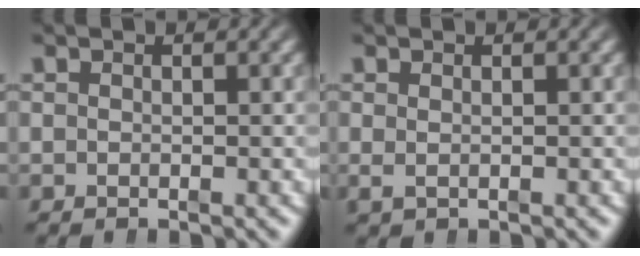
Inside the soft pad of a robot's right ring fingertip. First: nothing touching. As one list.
[{"total": 0.6, "force": [0.1, -0.2, 0.5], "torque": [-0.006, -0.006, 0.009]}]